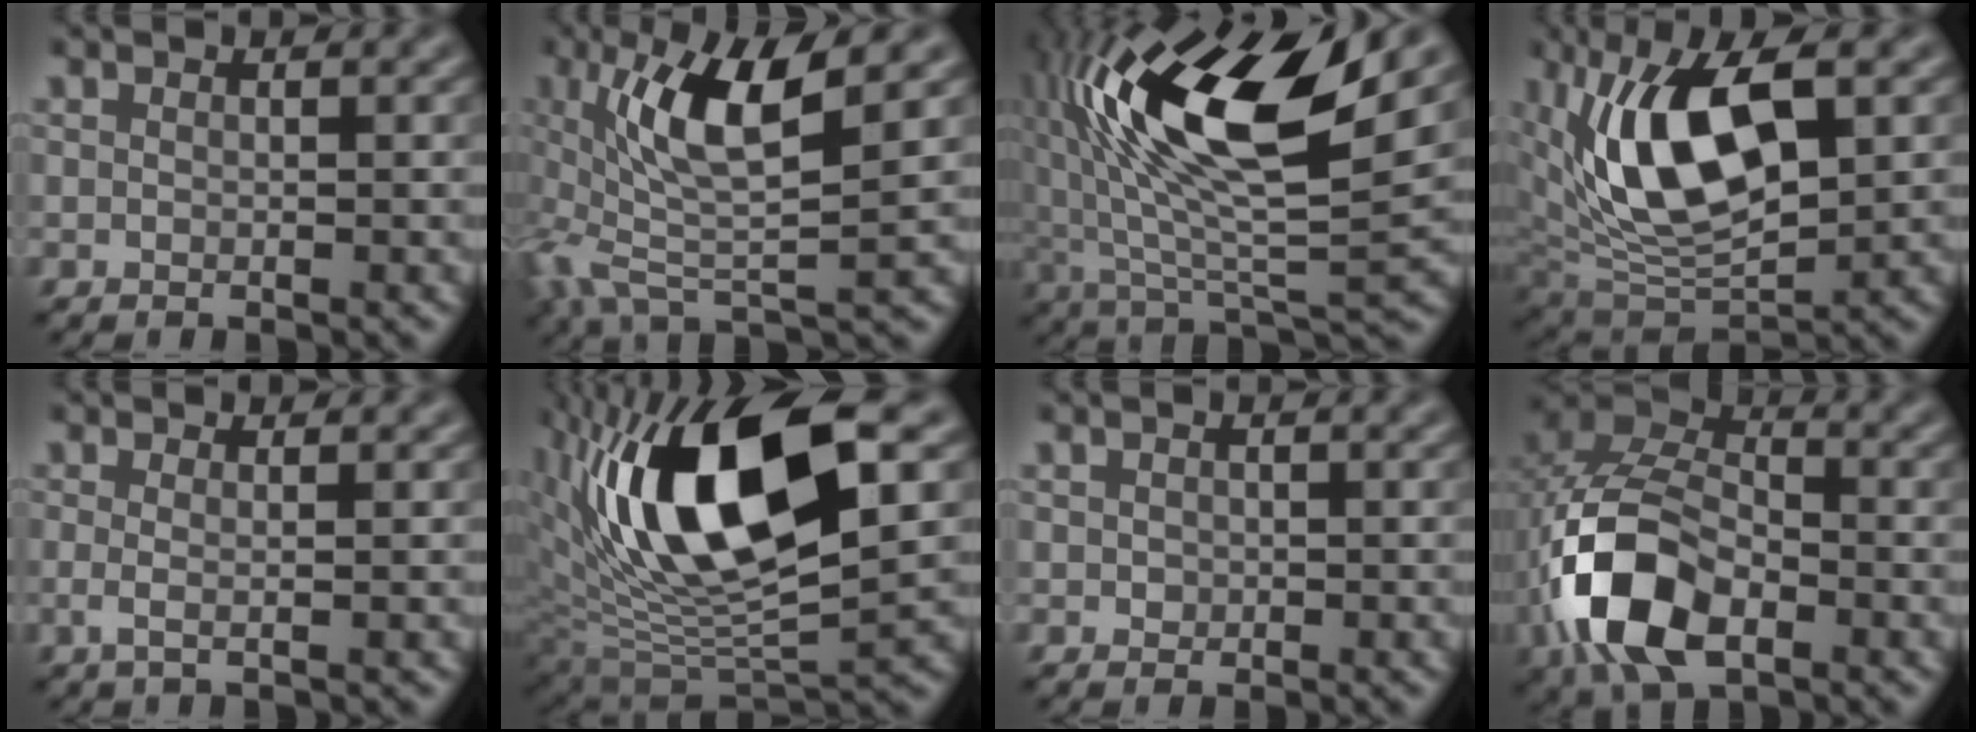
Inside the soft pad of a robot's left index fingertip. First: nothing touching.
{"total": 8.5, "force": [2.2, 2.1, 7.9], "torque": [-0.144, 0.005, 0.035]}
{"total": 14.2, "force": [4.9, 4.0, 12.7], "torque": [-0.249, 0.012, 0.085]}
{"total": 10.8, "force": [2.6, 5.0, 9.2], "torque": [-0.169, 0.006, 0.041]}
{"total": 1.4, "force": [0.0, 0.2, 1.4], "torque": [-0.027, -0.002, -0.003]}
{"total": 13.6, "force": [3.9, 5.2, 11.9], "torque": [-0.212, 0.002, 0.068]}
{"total": 0.5, "force": [0.1, 0.5, 0.1], "torque": [-0.001, -0.002, -0.001]}
{"total": 10.3, "force": [-3.5, 6.1, 7.6], "torque": [-0.166, 0.006, -0.078]}